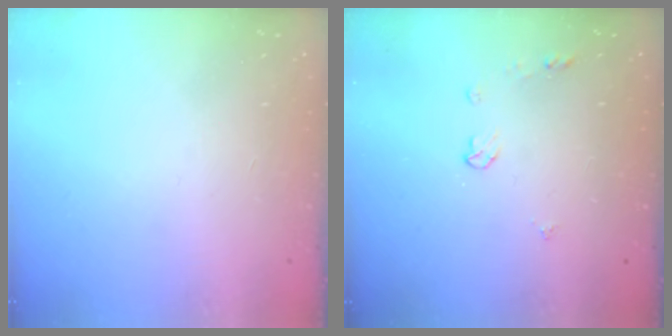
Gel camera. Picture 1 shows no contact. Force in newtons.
{"total": 3.9, "press": 3.8, "slide": 0.6}